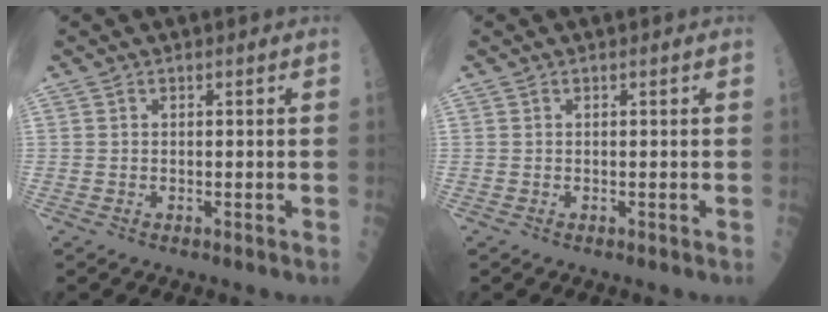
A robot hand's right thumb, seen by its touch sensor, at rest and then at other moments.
{"total": 0.0}